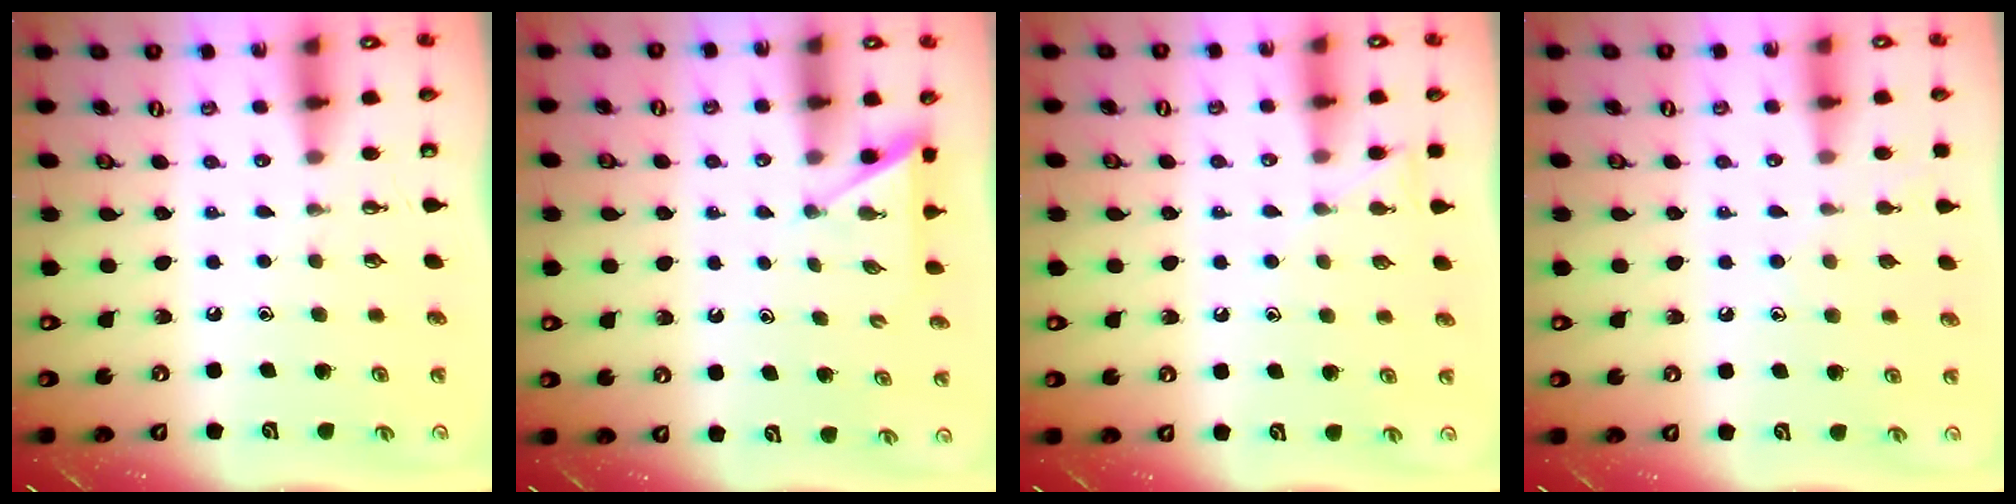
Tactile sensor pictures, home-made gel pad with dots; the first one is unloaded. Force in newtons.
{"total": 2.2, "press": 2.2, "slide": 0.2}
{"total": 6.3, "press": 6.2, "slide": 0.8}
{"total": 7.2, "press": 7.2, "slide": 0.6}